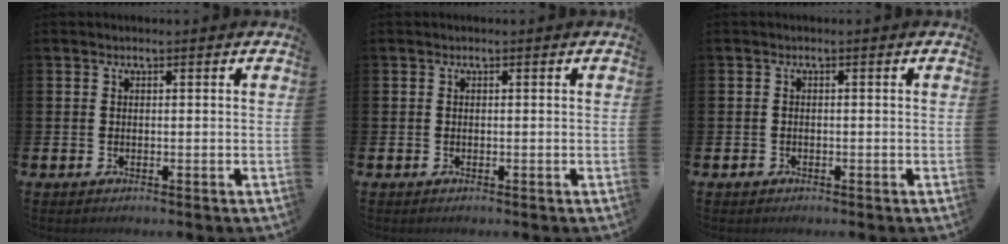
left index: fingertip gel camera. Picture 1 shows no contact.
{"total": 0.0}
{"total": 0.8, "force": [-0.4, 0.6, 0.1], "torque": [-0.009, 0.007, -0.009]}